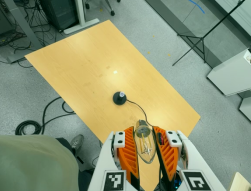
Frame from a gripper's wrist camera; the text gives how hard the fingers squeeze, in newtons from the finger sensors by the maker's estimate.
{"total": 18.8, "left": 20.7, "right": 16.9}